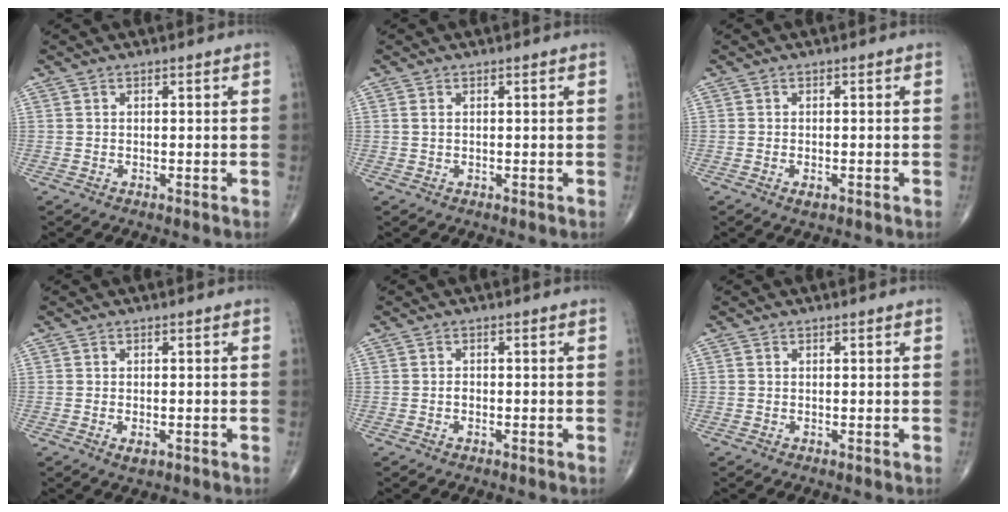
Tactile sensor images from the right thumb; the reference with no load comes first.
{"total": 0.7, "force": [0.2, 0.4, 0.6], "torque": [-0.014, 0.005, 0.006]}
{"total": 1.6, "force": [-0.8, 0.7, 1.2], "torque": [-0.020, 0.003, -0.011]}
{"total": 2.1, "force": [-0.9, 1.0, 1.6], "torque": [-0.025, 0.004, -0.012]}
{"total": 1.0, "force": [-0.5, 0.6, 0.7], "torque": [-0.009, 0.004, -0.009]}
{"total": 0.0}